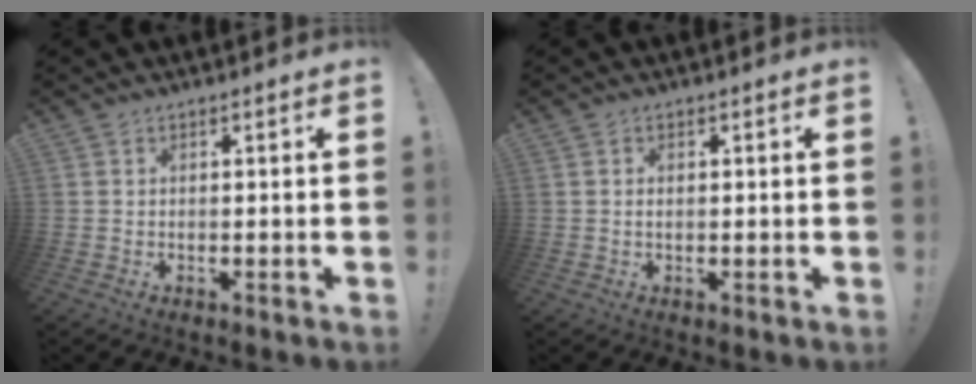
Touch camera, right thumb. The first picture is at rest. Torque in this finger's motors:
{"motor_torque": [-0.12, -0.37, 0.16, -0.02, 0.03]}